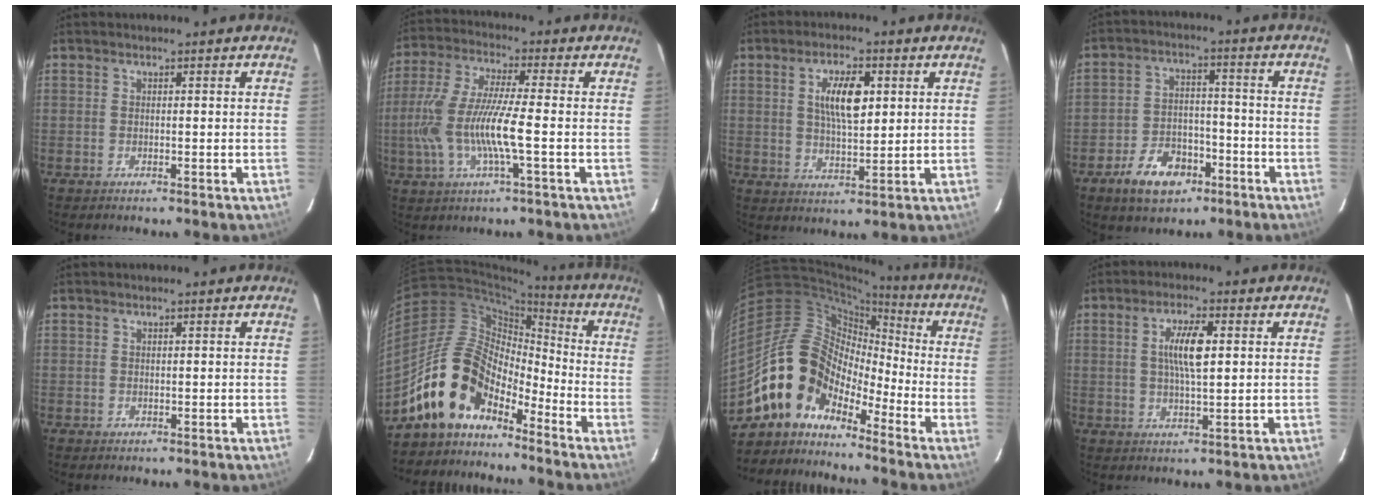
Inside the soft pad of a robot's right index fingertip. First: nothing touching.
{"total": 13.1, "force": [-2.6, 1.6, 12.8], "torque": [-0.261, -0.006, -0.048]}
{"total": 8.2, "force": [2.3, 3.2, 7.1], "torque": [-0.127, 0.005, 0.044]}
{"total": 10.6, "force": [-6.2, 6.5, 5.7], "torque": [-0.128, 0.014, -0.095]}
{"total": 0.6, "force": [0.1, 0.6, 0.0], "torque": [0.003, 0.003, 0.002]}
{"total": 13.3, "force": [-9.9, 6.3, 6.2], "torque": [-0.106, 0.027, -0.190]}
{"total": 12.4, "force": [-9.4, 6.6, 4.6], "torque": [-0.078, 0.032, -0.196]}
{"total": 6.8, "force": [1.4, 1.9, 6.3], "torque": [-0.114, 0.004, 0.026]}